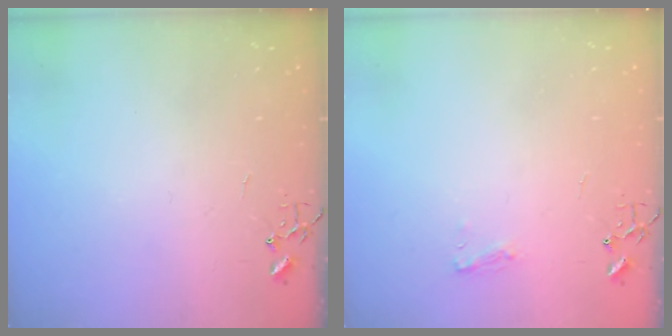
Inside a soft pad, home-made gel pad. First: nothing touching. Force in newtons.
{"total": 5.7, "press": 5.7, "slide": 0.7}